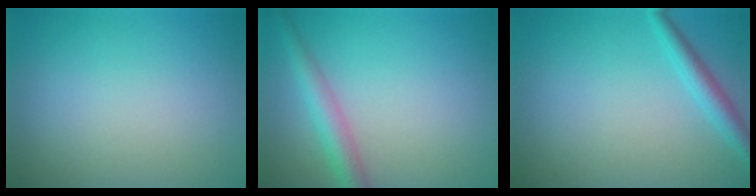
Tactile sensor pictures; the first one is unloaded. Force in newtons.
{"total": 3.1, "press": 3.1, "slide": 0.1}
{"total": 2.2, "press": 2.2, "slide": 0.1}